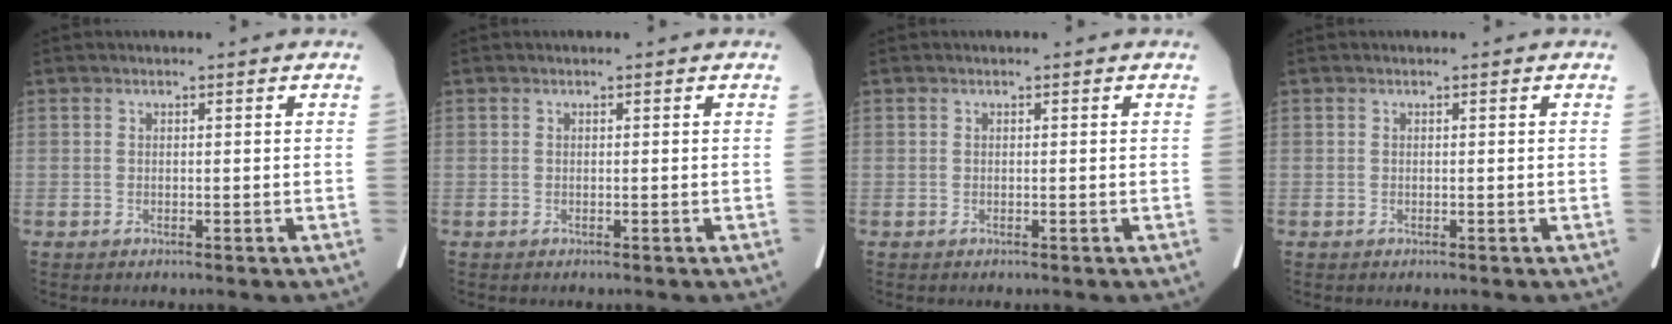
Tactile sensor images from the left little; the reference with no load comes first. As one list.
[{"total": 0.0}, {"total": 0.0}, {"total": 0.0}]